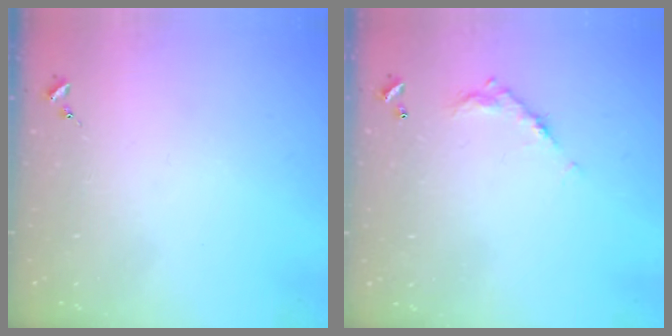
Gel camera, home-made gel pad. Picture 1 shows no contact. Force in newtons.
{"total": 8.4, "press": 8.4, "slide": 0.4}